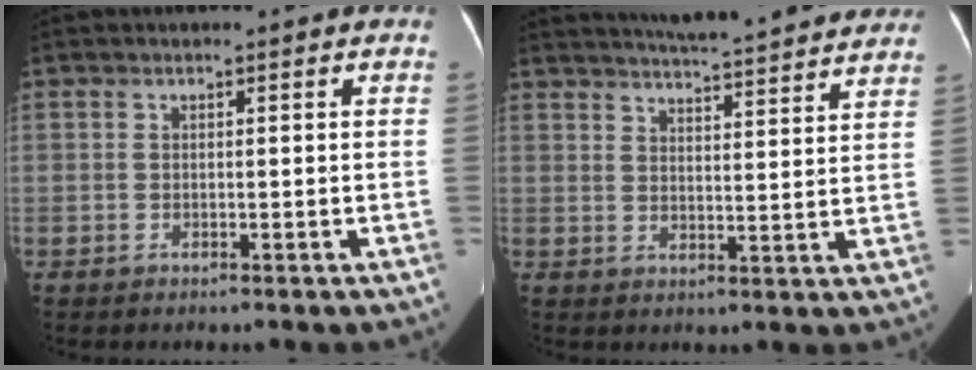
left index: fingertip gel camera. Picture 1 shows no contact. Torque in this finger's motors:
{"motor_torque": [0.26, -0.57, 0.04, 0.03]}